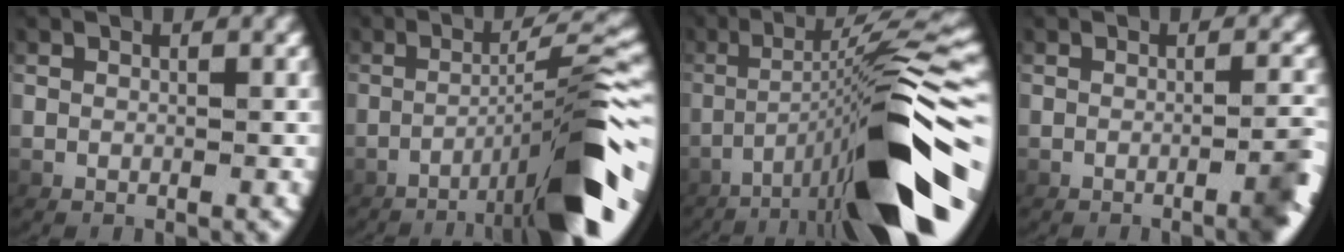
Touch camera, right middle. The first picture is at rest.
{"total": 8.7, "force": [-3.6, 0.3, 8.0], "torque": [-0.109, 0.015, -0.052]}
{"total": 11.8, "force": [-3.4, 1.5, 11.2], "torque": [-0.173, 0.010, -0.043]}
{"total": 2.8, "force": [-1.2, 0.2, 2.4], "torque": [-0.036, 0.002, -0.022]}